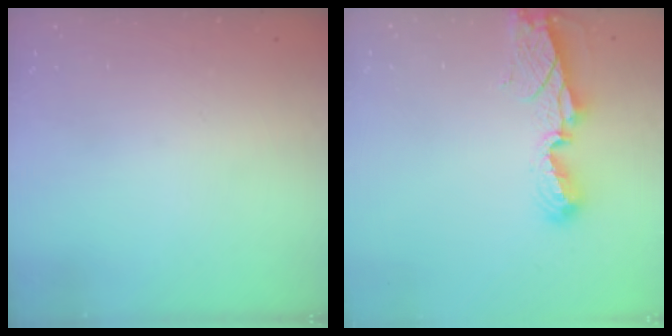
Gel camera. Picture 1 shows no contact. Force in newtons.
{"total": 6.8, "press": 6.7, "slide": 0.8}